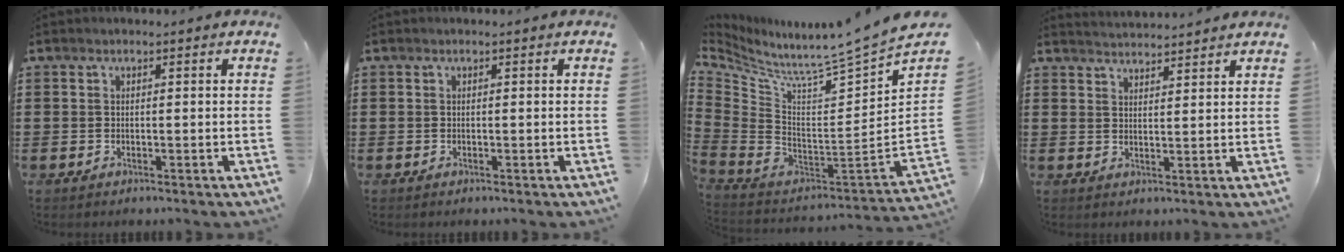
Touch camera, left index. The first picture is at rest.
{"total": 0.0}
{"total": 6.3, "force": [5.4, -1.9, 2.7], "torque": [-0.081, -0.082, 0.073]}
{"total": 2.8, "force": [2.8, -0.4, -0.3], "torque": [-0.003, -0.012, 0.051]}